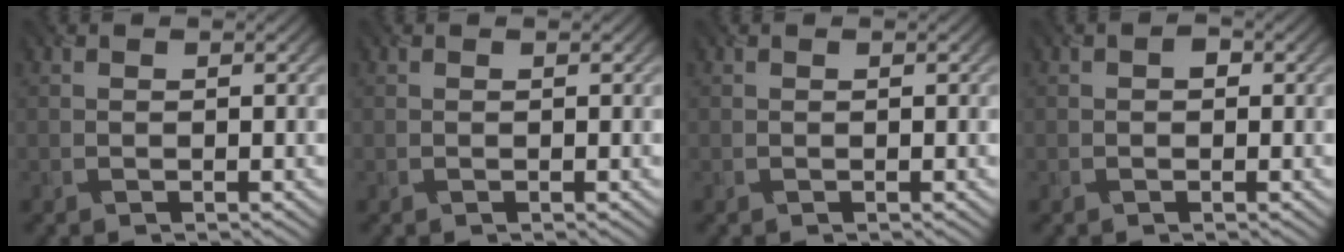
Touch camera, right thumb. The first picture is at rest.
{"total": 0.0}
{"total": 0.0}
{"total": 0.9, "force": [-0.3, 0.8, 0.3], "torque": [-0.003, -0.004, -0.006]}